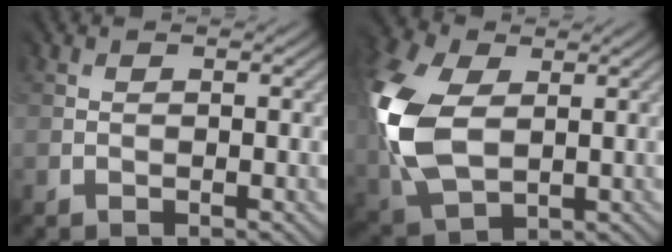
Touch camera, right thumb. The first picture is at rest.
{"total": 12.3, "force": [1.9, 8.7, 8.5], "torque": [-0.268, -0.002, 0.045]}